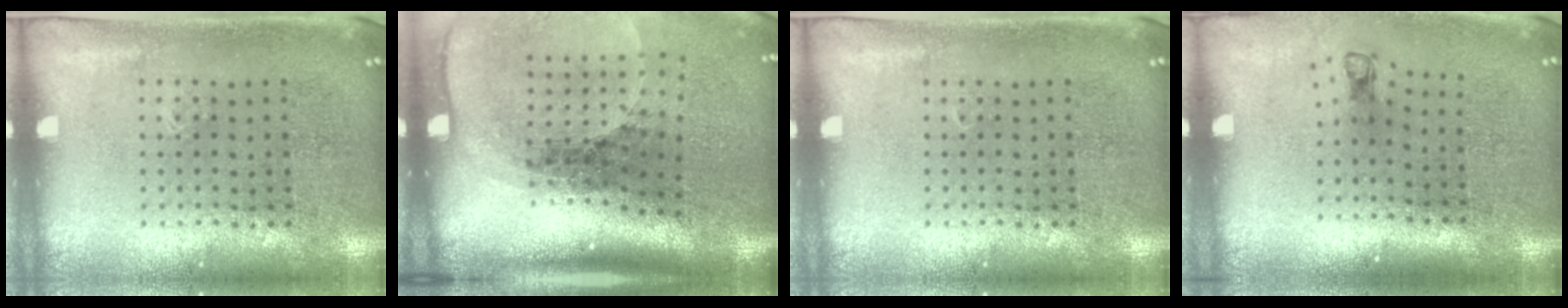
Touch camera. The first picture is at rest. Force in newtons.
{"total": 2.6, "press": 1.9, "slide": 1.8}
{"total": 0.0}
{"total": 0.8, "press": 0.4, "slide": 0.7}